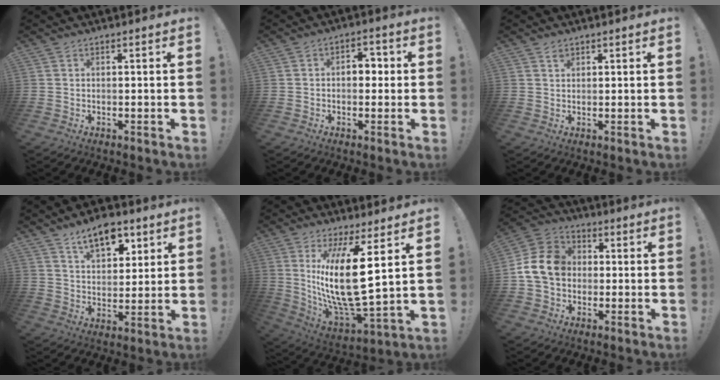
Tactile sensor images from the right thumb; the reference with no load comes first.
{"total": 5.5, "force": [-0.1, 3.8, 4.0], "torque": [-0.050, 0.009, -0.007]}
{"total": 1.2, "force": [0.9, 0.6, 0.4], "torque": [0.002, -0.005, 0.015]}
{"total": 11.3, "force": [7.1, 6.2, 6.4], "torque": [-0.086, -0.038, 0.128]}
{"total": 20.2, "force": [5.4, 5.0, 18.8], "torque": [-0.361, -0.056, 0.081]}
{"total": 13.8, "force": [0.8, 11.3, 7.9], "torque": [-0.139, 0.015, 0.023]}